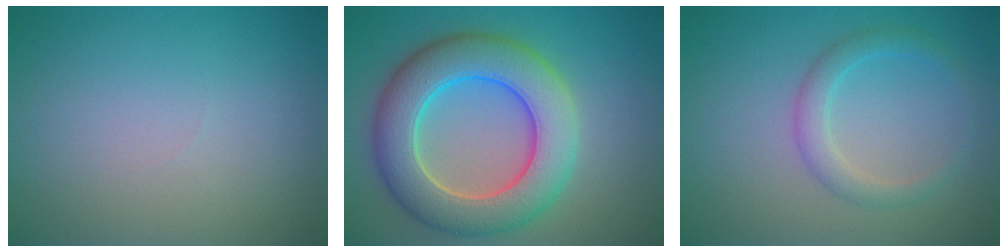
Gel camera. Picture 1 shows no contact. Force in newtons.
{"total": 9.1, "press": 9.1, "slide": 0.5}
{"total": 2.4, "press": 2.4, "slide": 0.0}